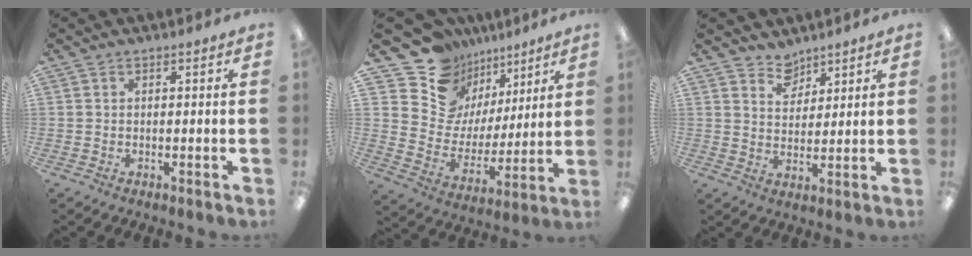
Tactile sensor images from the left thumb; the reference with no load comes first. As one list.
[{"total": 14.3, "force": [10.6, 9.5, 1.4], "torque": [-0.044, -0.102, 0.202]}, {"total": 6.0, "force": [5.0, 3.2, 0.5], "torque": [-0.006, -0.031, 0.093]}]